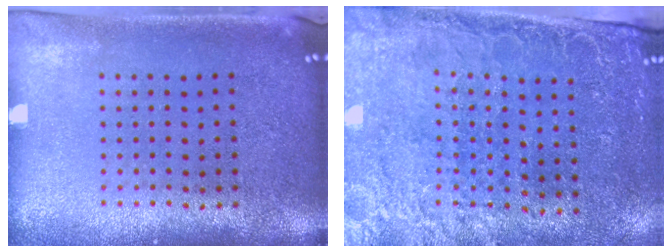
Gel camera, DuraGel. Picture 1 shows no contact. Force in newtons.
{"total": 2.7, "press": 2.4, "slide": 1.2}